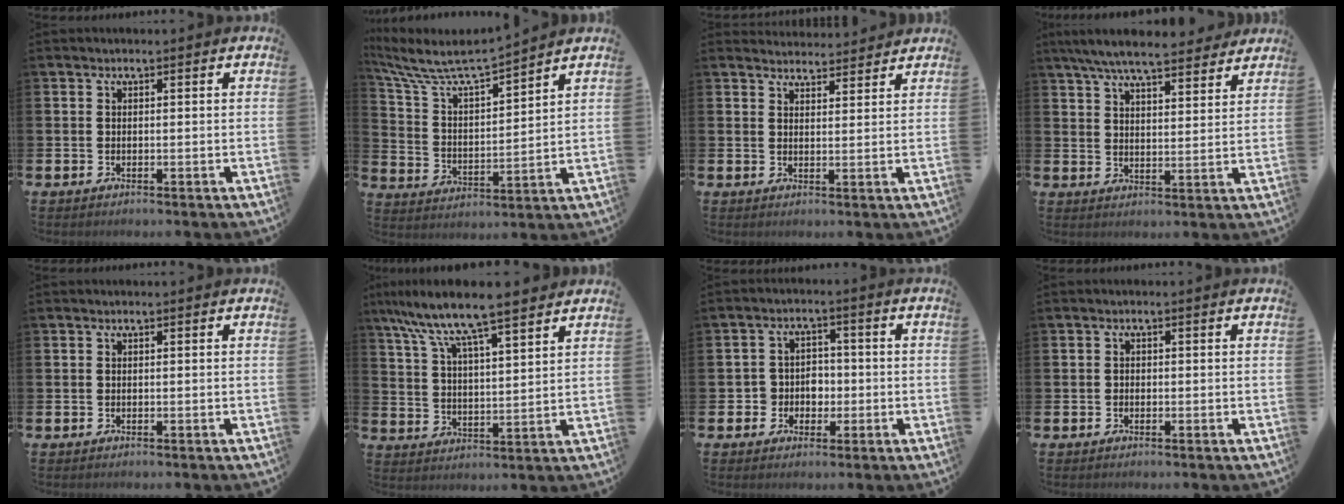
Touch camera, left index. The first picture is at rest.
{"total": 7.6, "force": [7.2, 0.9, 2.5], "torque": [-0.084, -0.053, 0.120]}
{"total": 3.4, "force": [3.3, 0.7, -0.2], "torque": [0.009, -0.022, 0.059]}
{"total": 7.6, "force": [7.0, 1.1, 2.5], "torque": [-0.059, -0.039, 0.124]}
{"total": 0.0}
{"total": 10.2, "force": [8.9, 1.3, 4.7], "torque": [-0.126, -0.039, 0.157]}
{"total": 3.6, "force": [-0.9, 3.5, 0.5], "torque": [-0.023, 0.005, -0.025]}
{"total": 0.7, "force": [-0.4, 0.6, 0.2], "torque": [-0.009, 0.005, -0.008]}